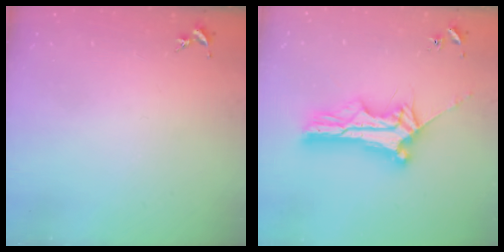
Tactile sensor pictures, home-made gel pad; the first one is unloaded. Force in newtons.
{"total": 10.5, "press": 10.5, "slide": 0.9}